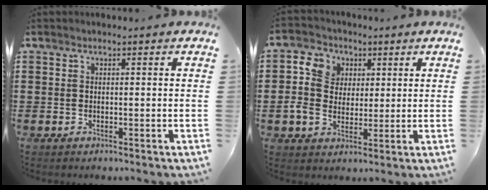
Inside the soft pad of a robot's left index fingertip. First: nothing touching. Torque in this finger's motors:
{"motor_torque": [1.07, 1.06, 0.38, 0.08]}